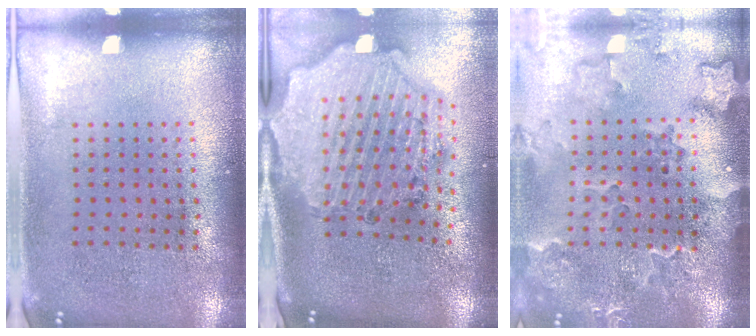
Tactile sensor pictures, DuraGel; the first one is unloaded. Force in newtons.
{"total": 3.2, "press": 2.9, "slide": 1.4}
{"total": 2.8, "press": 2.3, "slide": 1.6}